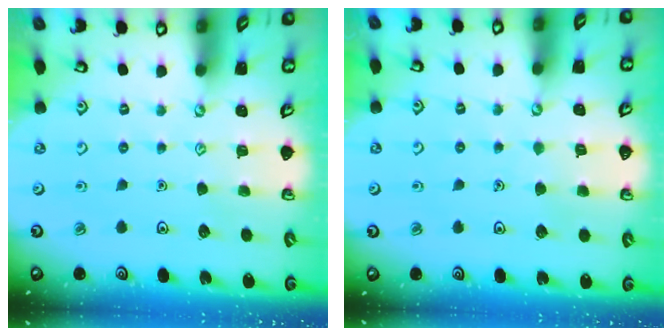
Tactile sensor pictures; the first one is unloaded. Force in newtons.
{"total": 2.7, "press": 2.7, "slide": 0.2}